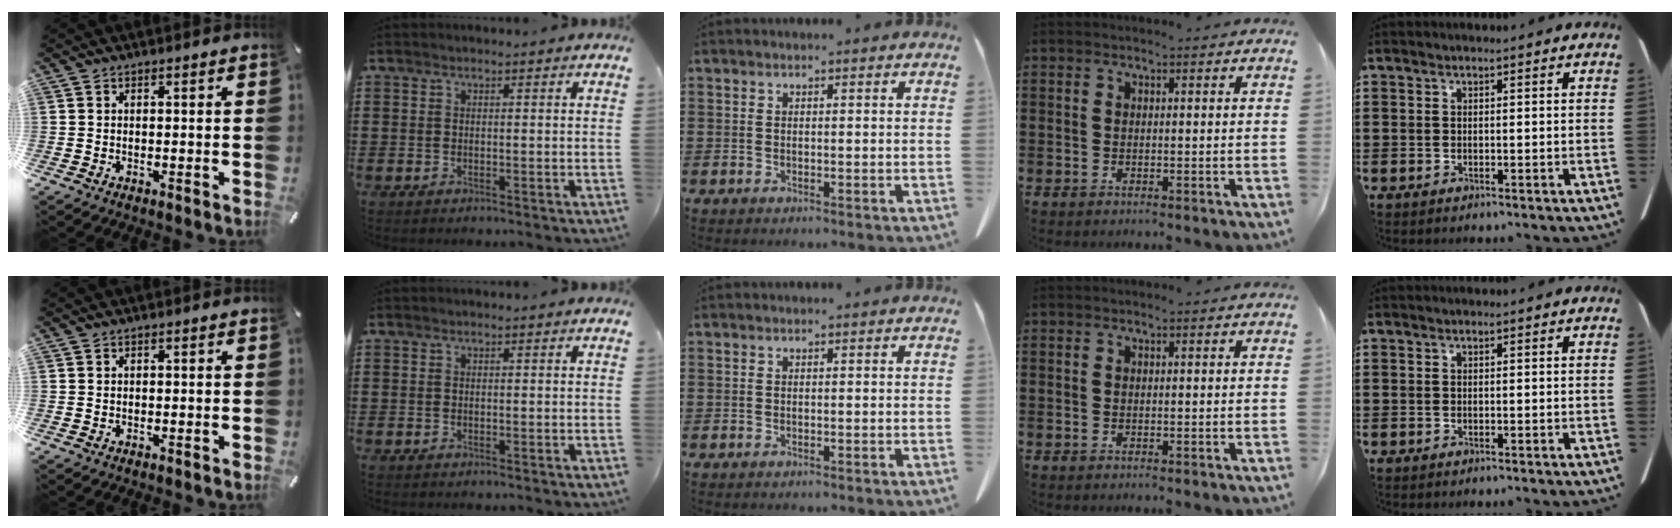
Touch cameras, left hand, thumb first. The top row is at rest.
{}